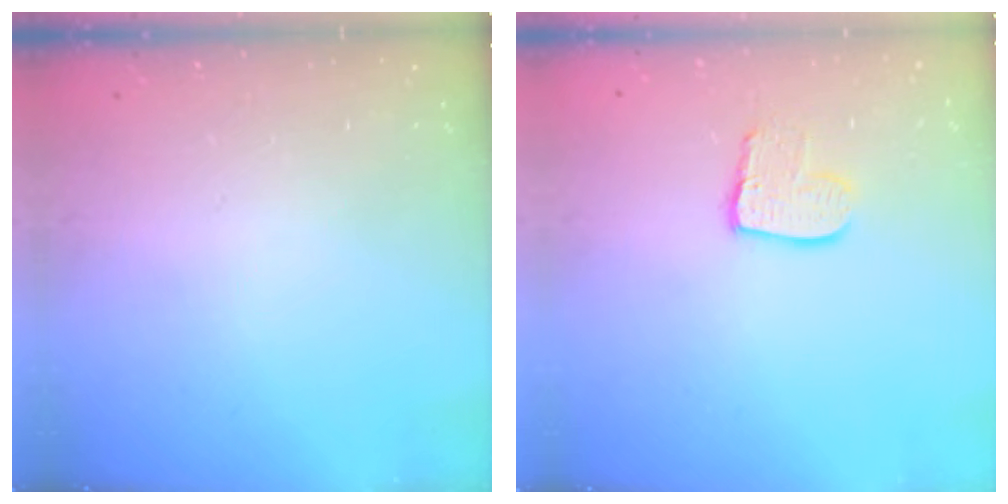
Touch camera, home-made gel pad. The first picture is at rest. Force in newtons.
{"total": 9.9, "press": 9.9, "slide": 0.8}